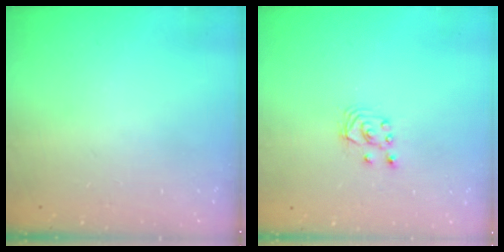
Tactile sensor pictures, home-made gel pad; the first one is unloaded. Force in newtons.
{"total": 3.9, "press": 3.9, "slide": 0.4}